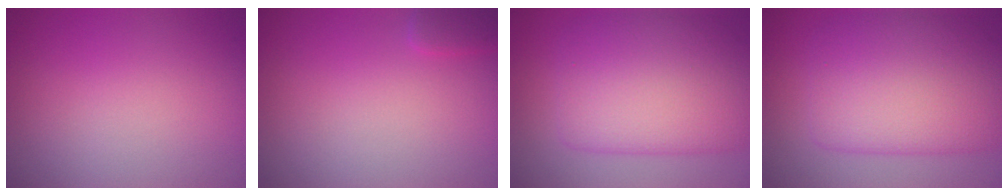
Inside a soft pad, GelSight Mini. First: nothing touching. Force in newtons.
{"total": 1.2, "press": 1.2, "slide": 0.1}
{"total": 8.1, "press": 8.1, "slide": 0.3}
{"total": 8.1, "press": 8.1, "slide": 0.3}